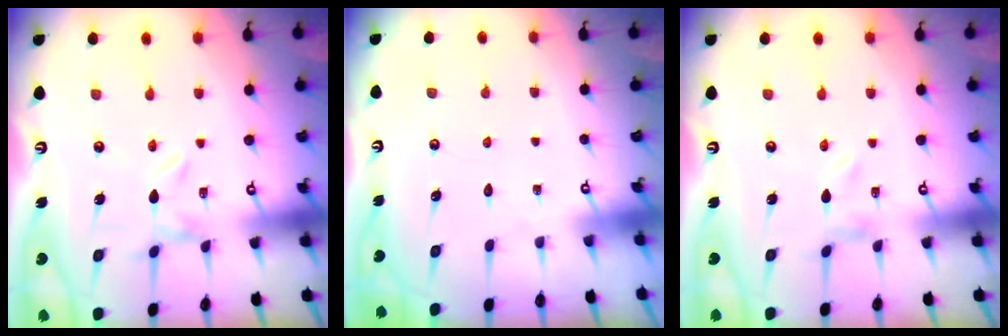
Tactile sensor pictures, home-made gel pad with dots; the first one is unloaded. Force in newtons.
{"total": 1.6, "press": 1.6, "slide": 0.1}
{"total": 0.0}